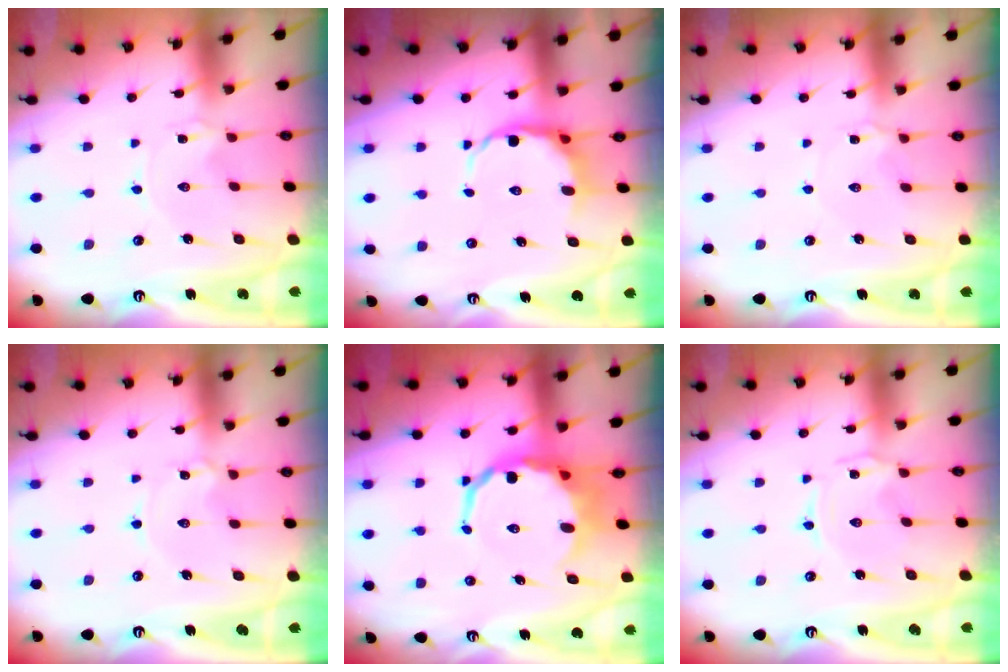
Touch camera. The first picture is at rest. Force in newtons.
{"total": 8.9, "press": 8.4, "slide": 2.8}
{"total": 3.8, "press": 3.8, "slide": 0.5}
{"total": 1.6, "press": 1.6, "slide": 0.1}
{"total": 9.3, "press": 9.0, "slide": 2.3}
{"total": 0.9, "press": 0.8, "slide": 0.3}